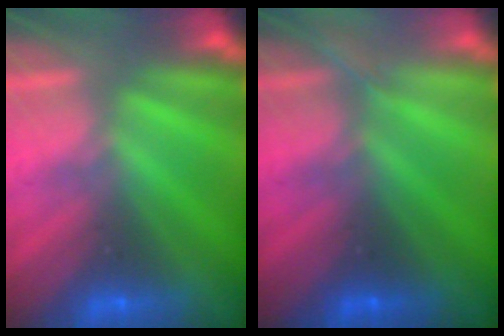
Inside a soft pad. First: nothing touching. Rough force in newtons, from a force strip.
{"total": 1.4}